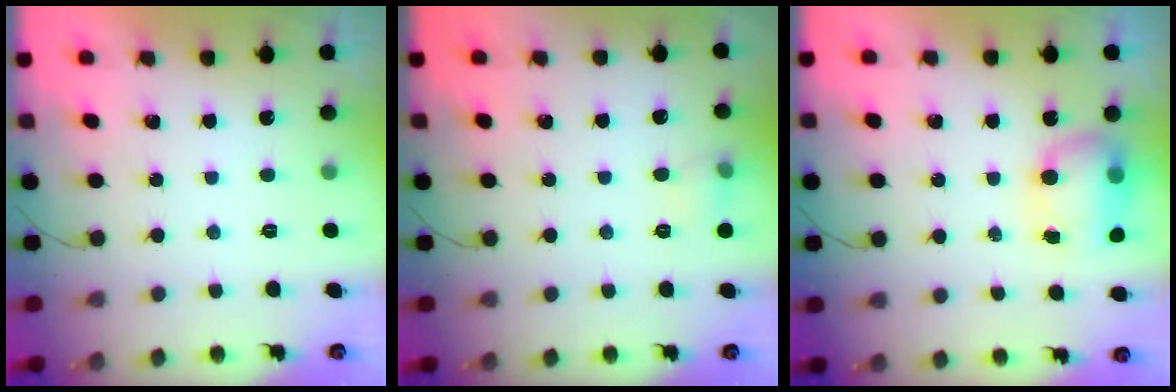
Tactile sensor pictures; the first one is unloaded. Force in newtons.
{"total": 6.6, "press": 6.2, "slide": 2.1}
{"total": 8.1, "press": 8.0, "slide": 1.0}